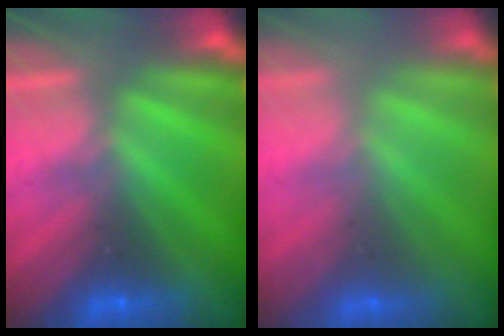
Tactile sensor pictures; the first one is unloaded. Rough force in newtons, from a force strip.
{"total": 2.3}